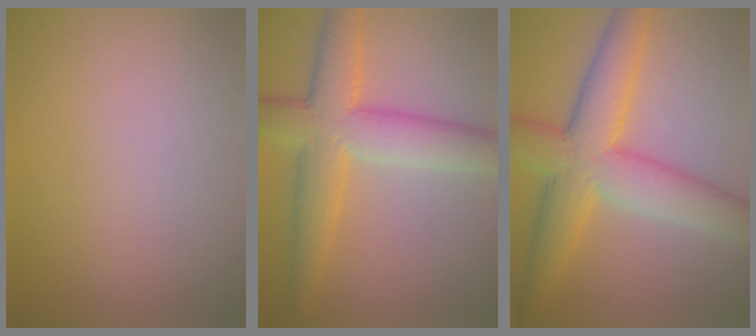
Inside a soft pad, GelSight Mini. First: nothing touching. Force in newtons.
{"total": 7.4, "press": 7.4, "slide": 0.2}
{"total": 8.3, "press": 8.3, "slide": 0.1}